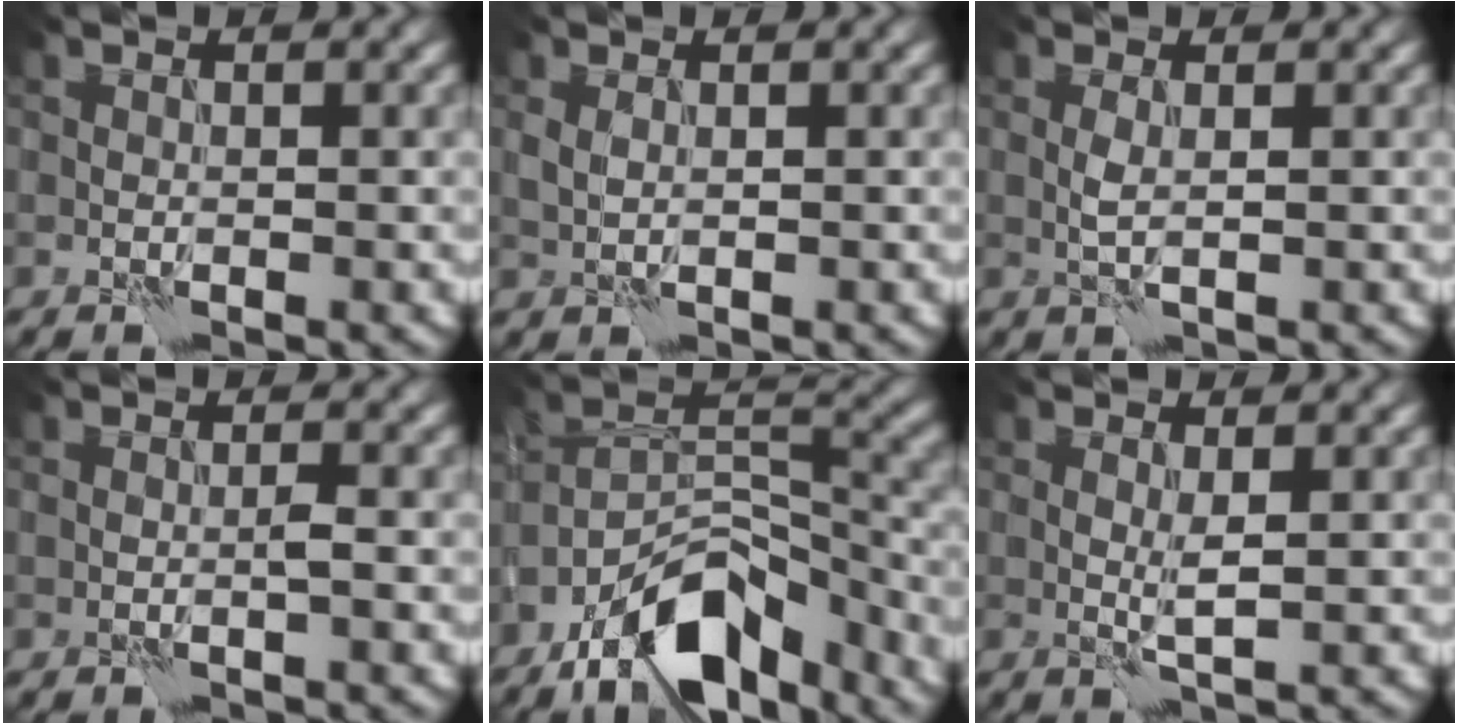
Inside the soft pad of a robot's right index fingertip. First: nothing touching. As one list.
[{"total": 0.7, "force": [0.5, 0.4, 0.4], "torque": [-0.011, -0.001, 0.011]}, {"total": 0.9, "force": [0.3, 0.1, 0.9], "torque": [-0.020, -0.001, 0.006]}, {"total": 0.6, "force": [-0.2, -0.3, 0.5], "torque": [-0.006, 0.002, -0.003]}, {"total": 12.3, "force": [-8.7, 4.9, 7.1], "torque": [-0.116, 0.015, -0.156]}, {"total": 1.2, "force": [0.5, -0.1, 1.1], "torque": [-0.024, -0.002, 0.007]}]